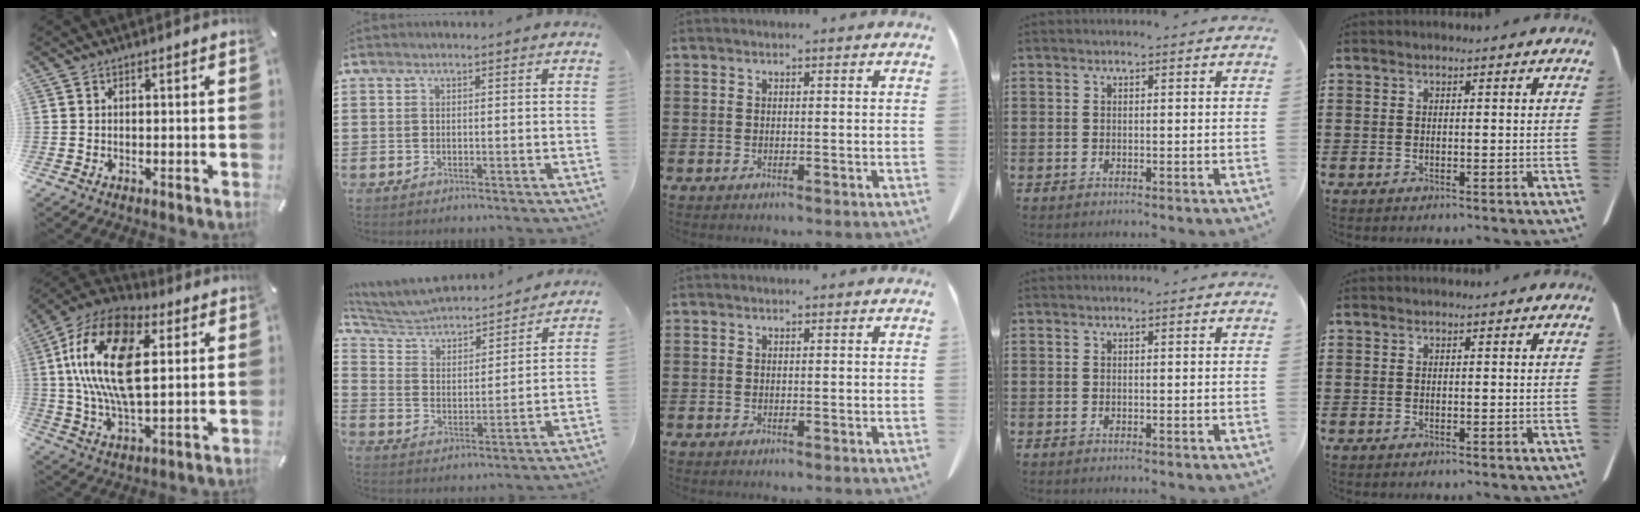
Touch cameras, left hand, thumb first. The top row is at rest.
{"thumb": {"total": 21.0, "force": [5.2, 11.5, 16.8], "torque": [-0.370, 0.000, 0.082]}, "index": {"total": 4.4, "force": [4.3, 0.7, 0.4], "torque": [-0.034, -0.039, 0.064]}}